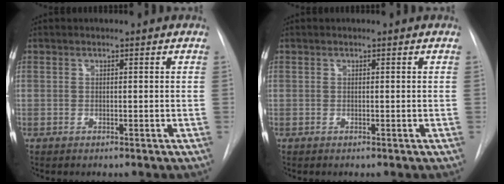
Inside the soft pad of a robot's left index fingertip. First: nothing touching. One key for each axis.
{"total": 0.0}